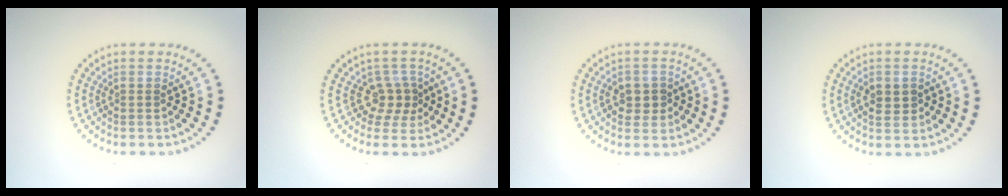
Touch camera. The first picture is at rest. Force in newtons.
{"total": 2.4, "press": 1.9, "slide": 1.6}
{"total": 1.9, "press": 1.8, "slide": 0.2}
{"total": 2.2, "press": 2.2, "slide": 0.1}